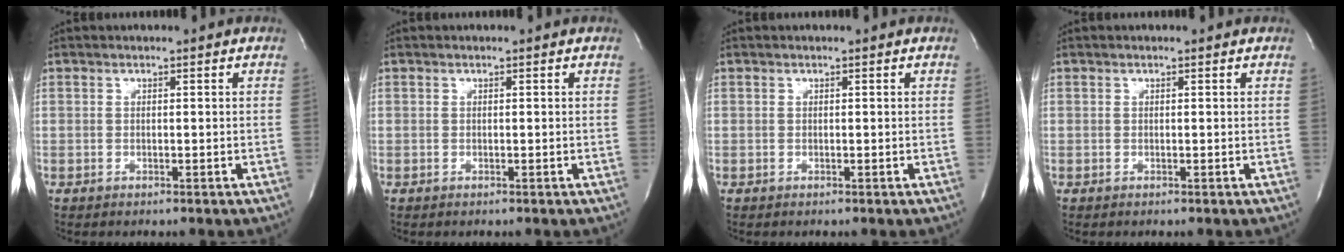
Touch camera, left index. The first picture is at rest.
{"total": 0.0}
{"total": 0.0}
{"total": 0.0}